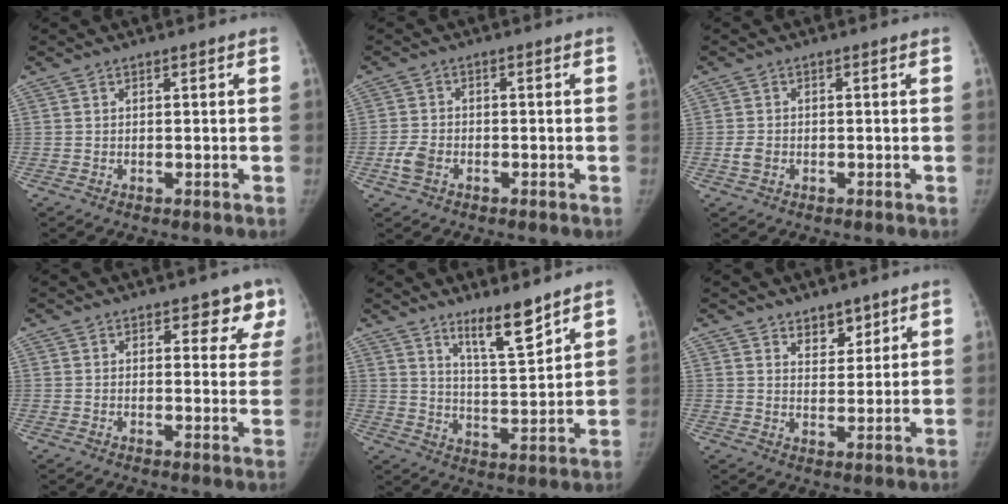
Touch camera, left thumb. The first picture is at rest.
{"total": 3.5, "force": [-1.6, 2.3, 2.1], "torque": [-0.046, 0.008, -0.032]}
{"total": 1.9, "force": [-0.6, 1.5, 1.1], "torque": [-0.019, 0.003, -0.011]}
{"total": 5.4, "force": [3.7, 3.0, 2.5], "torque": [0.012, -0.019, 0.033]}
{"total": 8.9, "force": [6.7, 1.3, 5.7], "torque": [-0.087, -0.061, 0.122]}
{"total": 4.7, "force": [3.5, 2.7, 1.8], "torque": [0.004, -0.025, 0.058]}